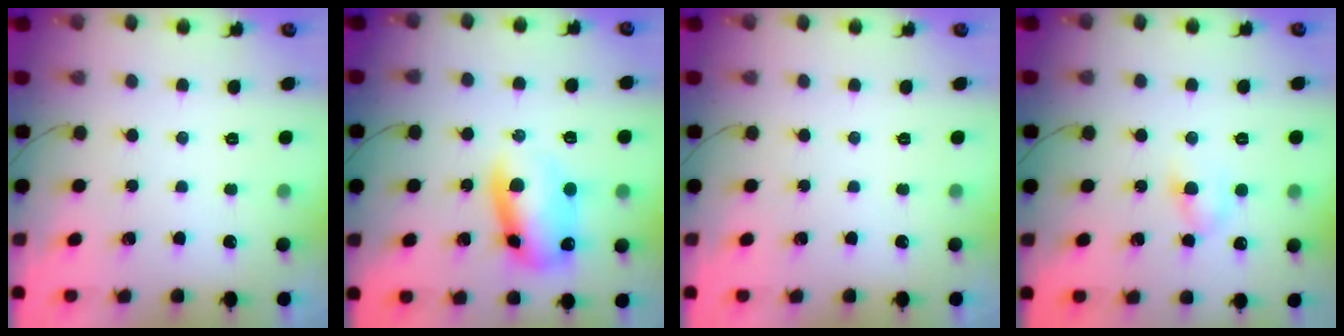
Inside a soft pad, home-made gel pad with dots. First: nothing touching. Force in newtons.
{"total": 10.0, "press": 9.9, "slide": 1.3}
{"total": 0.0}
{"total": 4.4, "press": 4.2, "slide": 1.4}